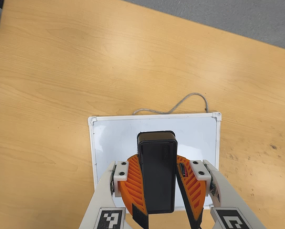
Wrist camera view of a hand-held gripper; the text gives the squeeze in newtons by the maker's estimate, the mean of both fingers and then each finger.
{"total": 9.8, "left": 10.0, "right": 9.6}